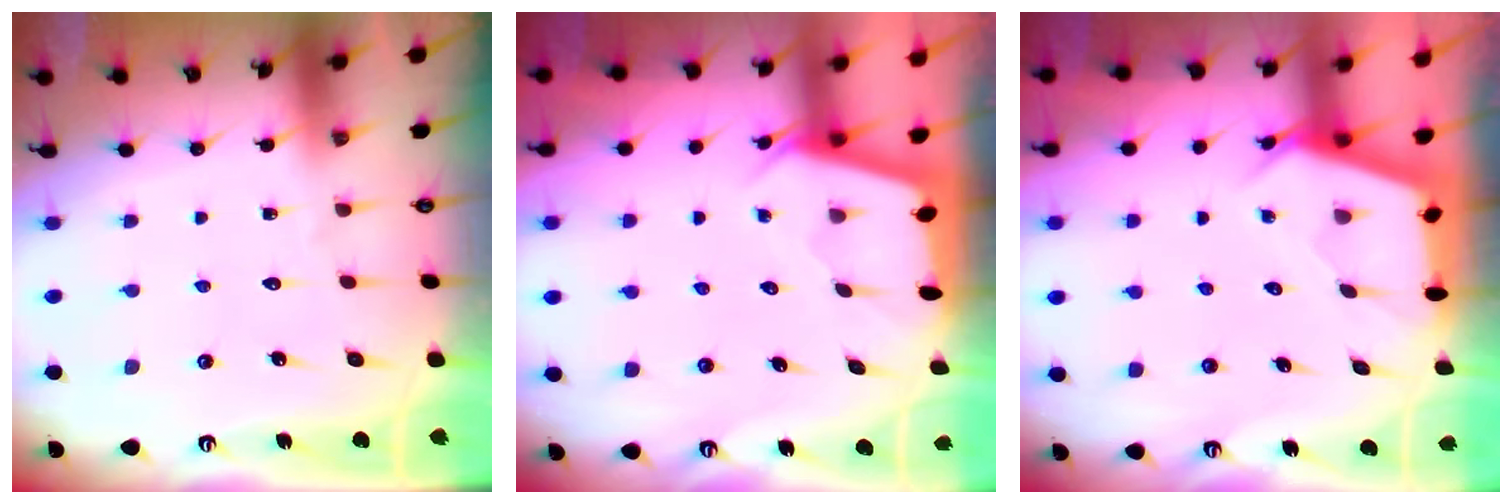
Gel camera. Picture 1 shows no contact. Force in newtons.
{"total": 2.2, "press": 2.2, "slide": 0.3}
{"total": 3.0, "press": 2.9, "slide": 0.3}